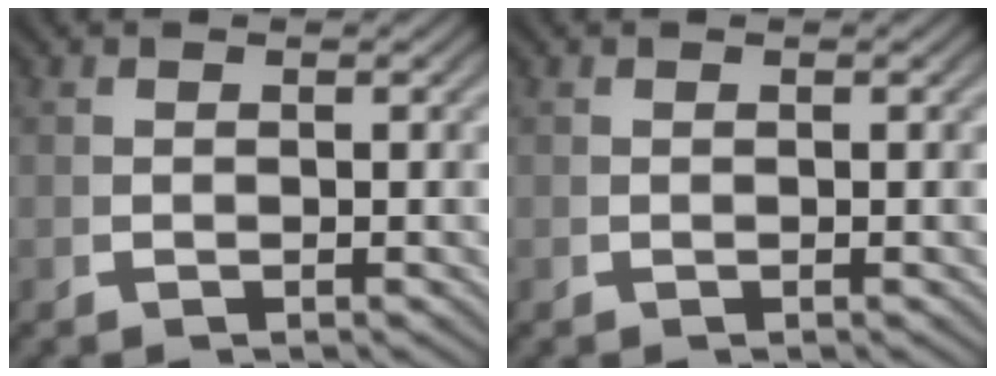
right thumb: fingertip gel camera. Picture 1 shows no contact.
{"total": 0.0}